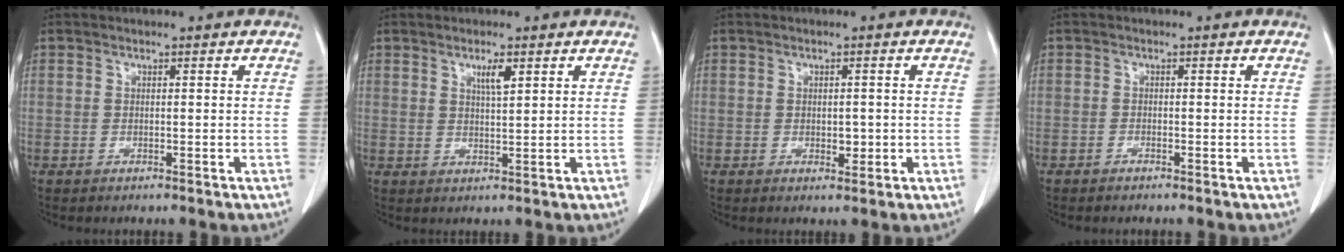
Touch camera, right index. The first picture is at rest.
{"total": 2.8, "force": [1.5, 0.4, 2.3], "torque": [-0.041, -0.002, 0.027]}
{"total": 2.1, "force": [-0.4, 1.2, 1.7], "torque": [-0.024, 0.000, 0.000]}
{"total": 0.6, "force": [-0.5, 0.1, 0.2], "torque": [-0.008, -0.001, -0.010]}